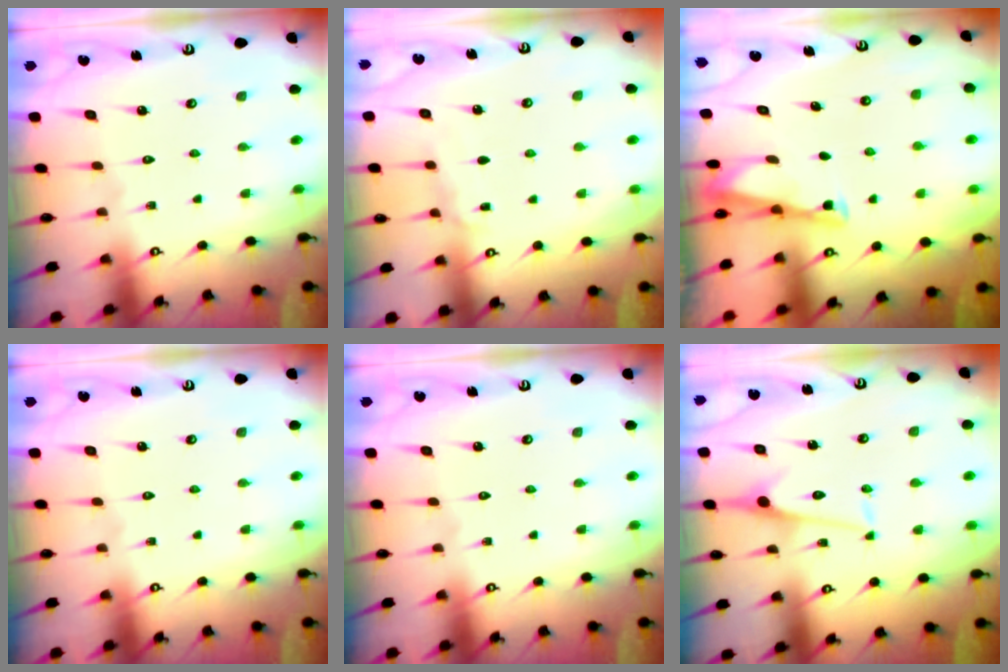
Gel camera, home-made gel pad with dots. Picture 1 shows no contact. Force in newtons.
{"total": 5.7, "press": 5.7, "slide": 0.6}
{"total": 3.2, "press": 3.1, "slide": 0.4}
{"total": 0.0}
{"total": 0.0}
{"total": 6.4, "press": 6.4, "slide": 0.7}